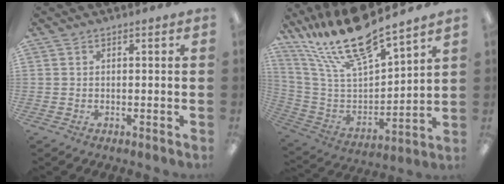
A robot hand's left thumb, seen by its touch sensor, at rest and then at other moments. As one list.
[{"total": 21.0, "force": [17.5, 5.0, 10.5], "torque": [-0.219, -0.111, 0.307]}]